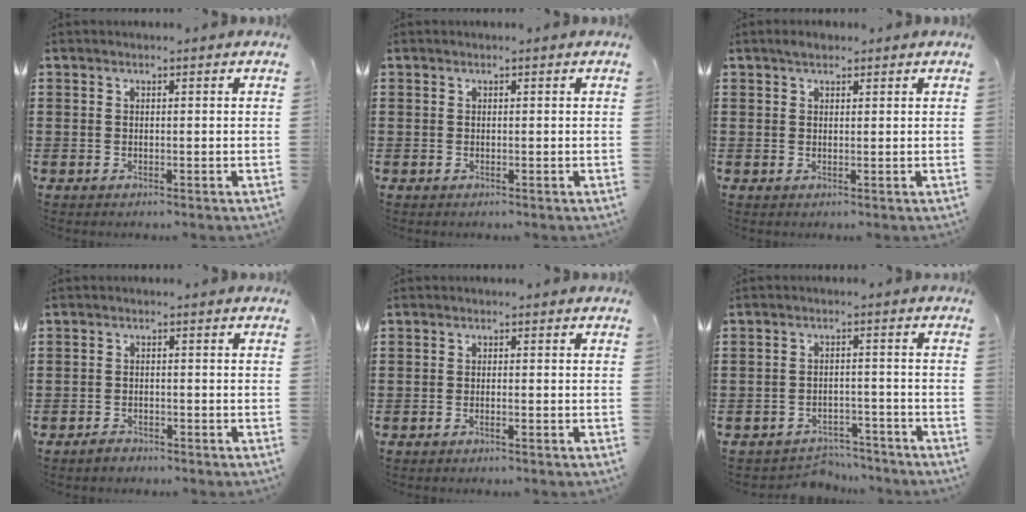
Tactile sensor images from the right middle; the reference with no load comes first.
{"total": 0.0}
{"total": 1.4, "force": [1.1, 0.7, 0.4], "torque": [-0.004, 0.000, 0.018]}
{"total": 1.4, "force": [-1.3, 0.4, 0.2], "torque": [-0.007, 0.000, -0.027]}
{"total": 0.7, "force": [-0.5, 0.0, 0.5], "torque": [-0.010, -0.002, -0.009]}
{"total": 3.7, "force": [-3.6, 0.8, -0.2], "torque": [-0.004, 0.001, -0.077]}